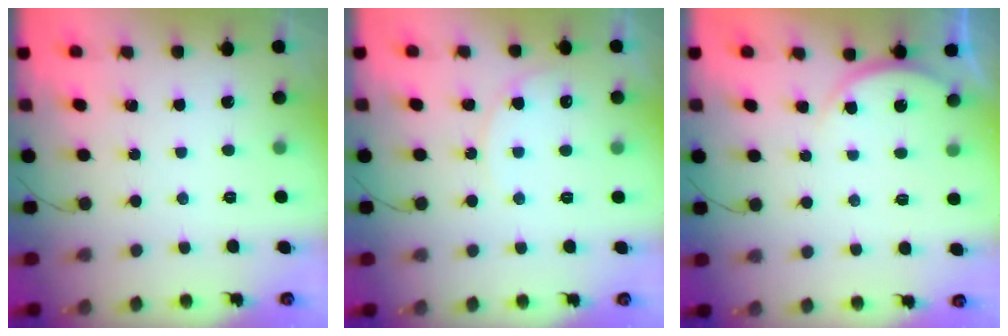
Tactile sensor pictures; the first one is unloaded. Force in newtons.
{"total": 6.0, "press": 6.0, "slide": 0.4}
{"total": 4.3, "press": 4.2, "slide": 0.6}